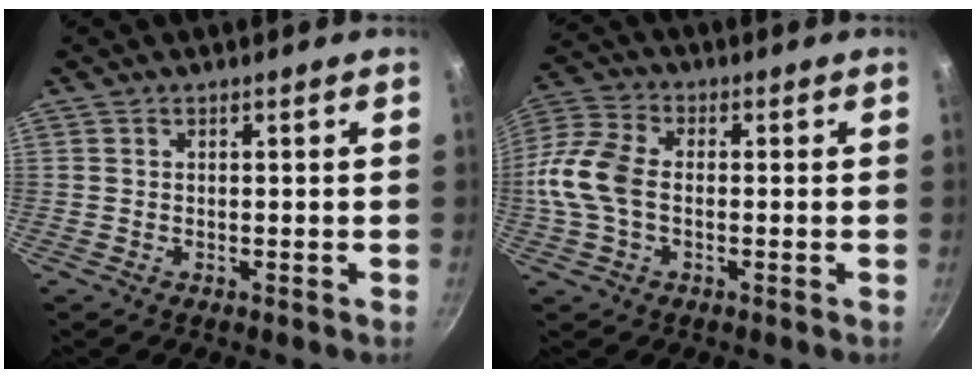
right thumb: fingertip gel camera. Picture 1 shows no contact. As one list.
[{"total": 10.8, "force": [-1.0, 6.9, 8.3], "torque": [-0.172, 0.028, -0.036]}]